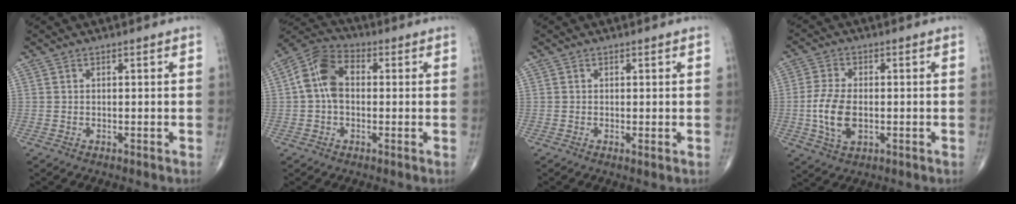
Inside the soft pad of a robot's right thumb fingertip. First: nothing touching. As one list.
[{"total": 9.2, "force": [0.5, 6.1, 6.9], "torque": [-0.130, 0.030, -0.001]}, {"total": 0.6, "force": [0.0, 0.1, 0.6], "torque": [-0.014, -0.004, -0.003]}, {"total": 8.4, "force": [-1.1, 4.8, 6.8], "torque": [-0.141, -0.001, -0.020]}]